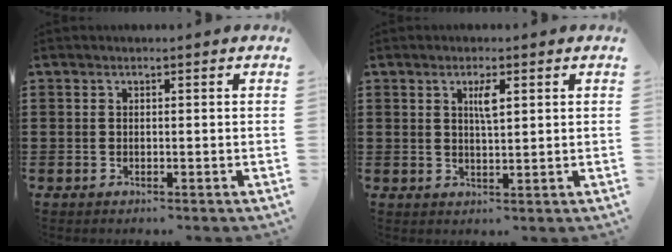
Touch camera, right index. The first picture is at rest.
{"total": 2.7, "force": [1.0, 0.6, 2.4], "torque": [-0.042, 0.001, 0.012]}